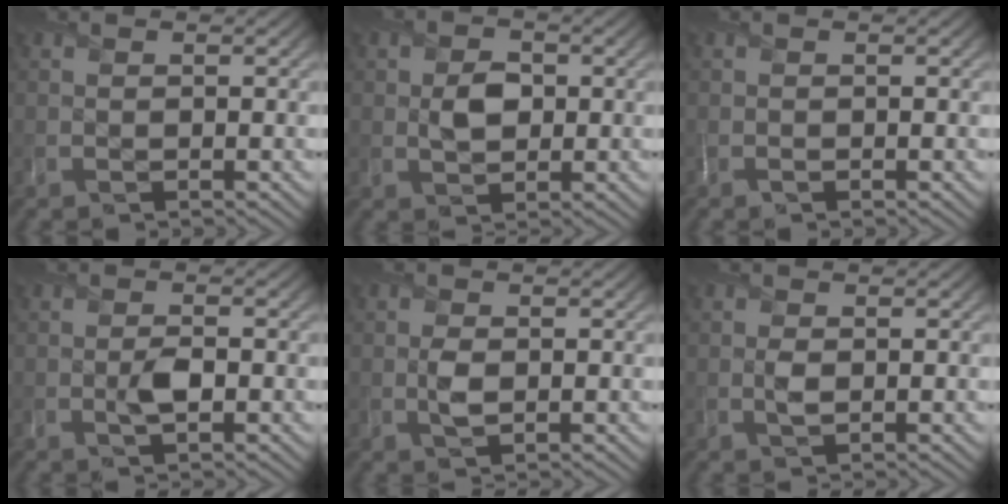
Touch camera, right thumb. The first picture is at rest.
{"total": 3.2, "force": [0.2, 2.5, 2.1], "torque": [-0.044, 0.000, 0.001]}
{"total": 0.0}
{"total": 2.2, "force": [-0.5, 1.1, 1.9], "torque": [-0.038, -0.002, -0.008]}
{"total": 2.0, "force": [0.1, 1.3, 1.5], "torque": [-0.035, -0.001, 0.002]}
{"total": 1.3, "force": [0.2, 0.8, 1.0], "torque": [-0.023, 0.000, 0.003]}